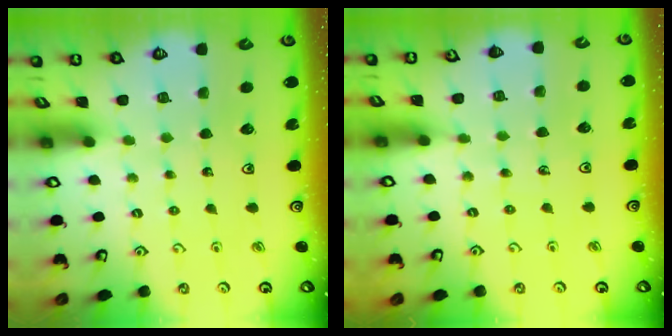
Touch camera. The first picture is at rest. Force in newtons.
{"total": 4.5, "press": 4.4, "slide": 1.0}